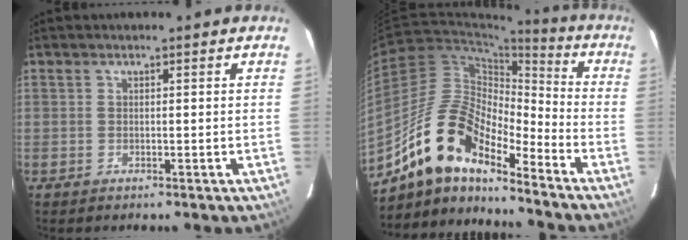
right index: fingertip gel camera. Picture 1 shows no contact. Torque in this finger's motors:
{"motor_torque": [0.88, -0.99, 0.94, 0.21]}